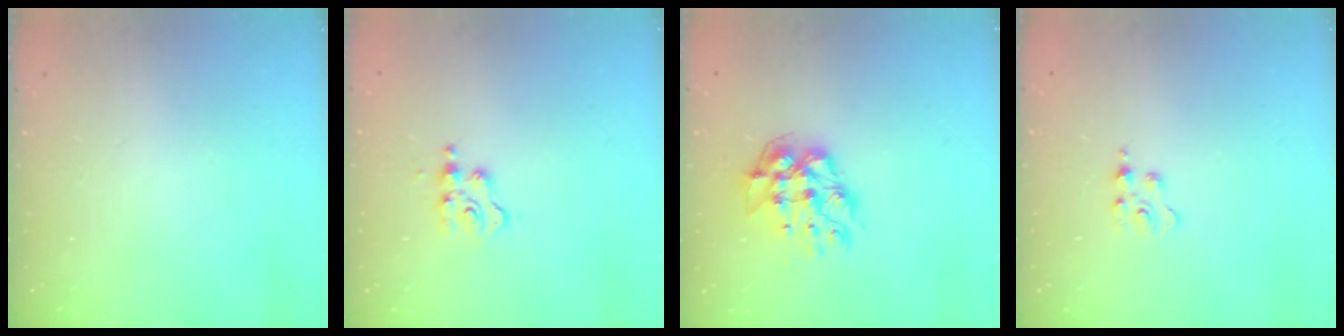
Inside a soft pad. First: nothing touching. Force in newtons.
{"total": 4.4, "press": 4.4, "slide": 0.6}
{"total": 13.5, "press": 13.5, "slide": 1.4}
{"total": 1.8, "press": 1.8, "slide": 0.3}